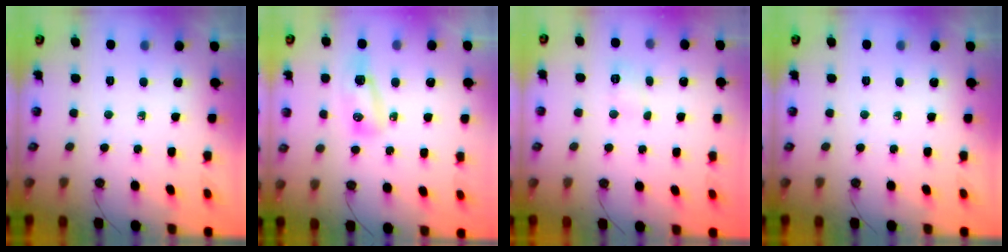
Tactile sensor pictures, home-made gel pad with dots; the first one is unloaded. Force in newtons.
{"total": 8.8, "press": 8.4, "slide": 2.8}
{"total": 3.8, "press": 3.8, "slide": 0.3}
{"total": 0.0}